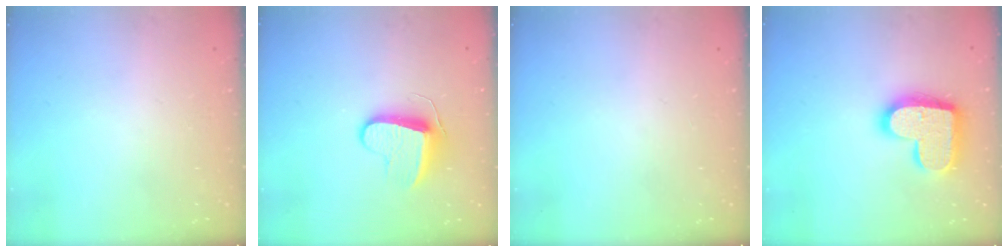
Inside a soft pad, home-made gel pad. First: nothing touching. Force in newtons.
{"total": 9.0, "press": 9.0, "slide": 0.2}
{"total": 0.0}
{"total": 17.6, "press": 17.5, "slide": 1.0}